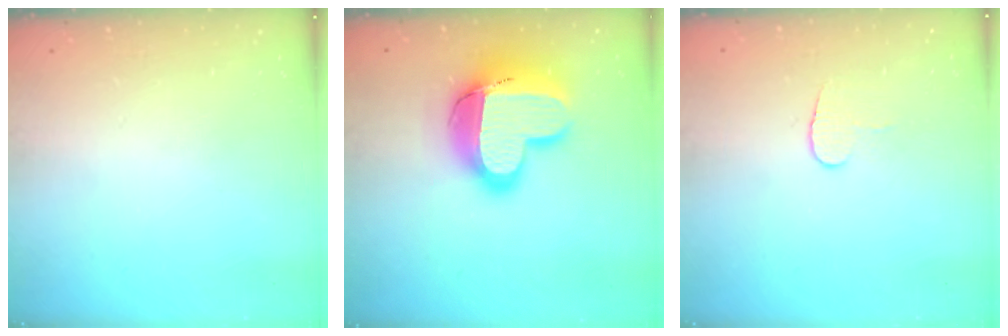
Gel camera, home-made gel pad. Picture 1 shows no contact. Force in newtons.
{"total": 18.9, "press": 18.9, "slide": 1.6}
{"total": 5.3, "press": 5.3, "slide": 0.5}